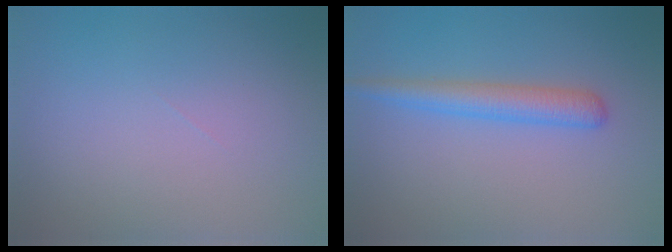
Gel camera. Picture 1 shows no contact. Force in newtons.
{"total": 2.8, "press": 2.8, "slide": 0.1}